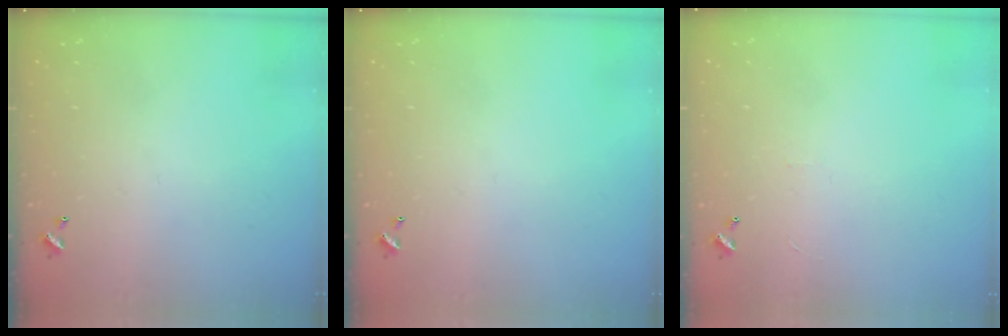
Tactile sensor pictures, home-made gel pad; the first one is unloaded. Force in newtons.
{"total": 0.0}
{"total": 1.3, "press": 1.3, "slide": 0.4}